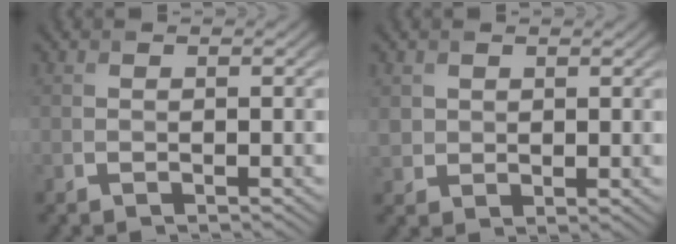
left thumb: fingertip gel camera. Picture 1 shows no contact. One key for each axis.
{"total": 2.2, "fx": 1.2, "fy": 1.7, "fz": 0.6, "tx": -0.020, "ty": -0.004, "tz": 0.029}